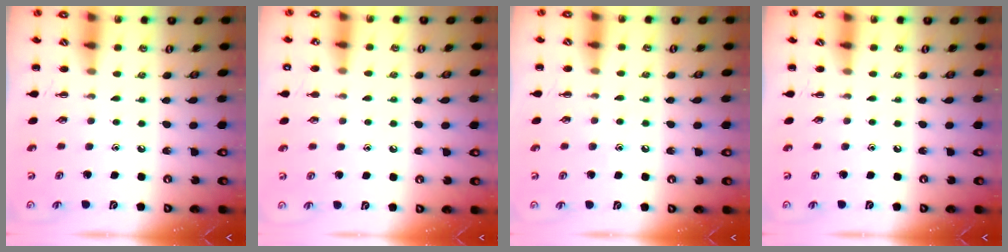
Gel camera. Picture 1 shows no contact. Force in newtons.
{"total": 6.9, "press": 6.5, "slide": 2.3}
{"total": 6.8, "press": 6.6, "slide": 1.7}
{"total": 0.0}